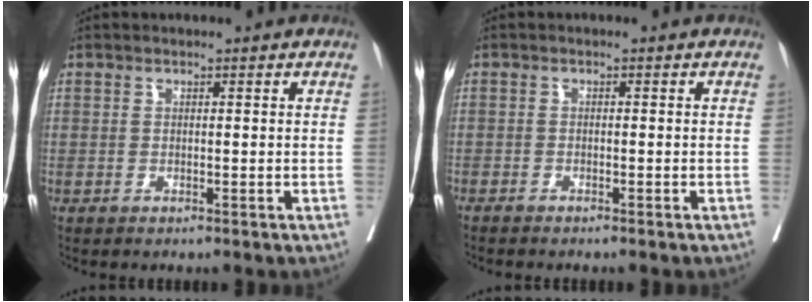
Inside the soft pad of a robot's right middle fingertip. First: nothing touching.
{"total": 1.6, "force": [-1.5, -0.1, 0.7], "torque": [-0.015, -0.002, -0.023]}